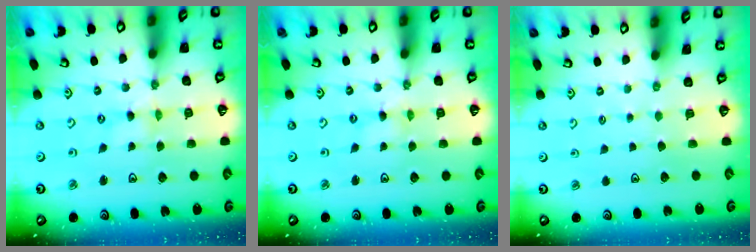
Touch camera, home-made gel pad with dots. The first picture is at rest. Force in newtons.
{"total": 0.0}
{"total": 0.6, "press": 0.6, "slide": 0.1}